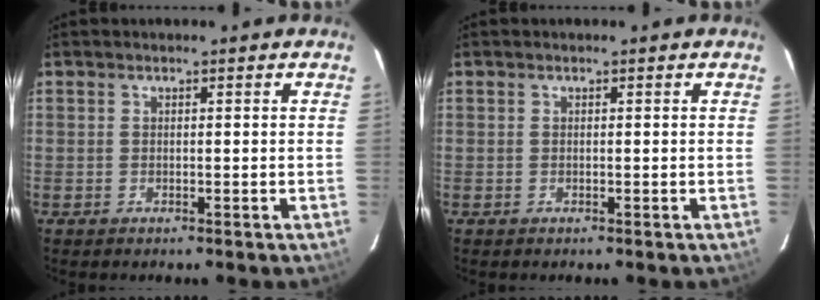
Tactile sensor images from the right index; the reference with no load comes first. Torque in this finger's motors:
{"motor_torque": [0.00, 0.00, 0.02, 0.00]}